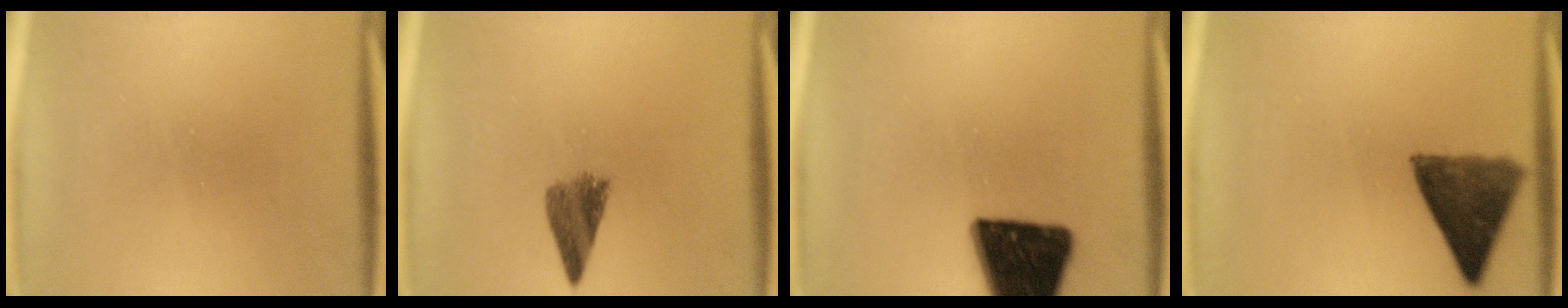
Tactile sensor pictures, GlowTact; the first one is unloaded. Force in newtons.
{"total": 4.4}
{"total": 18.5}
{"total": 9.6}